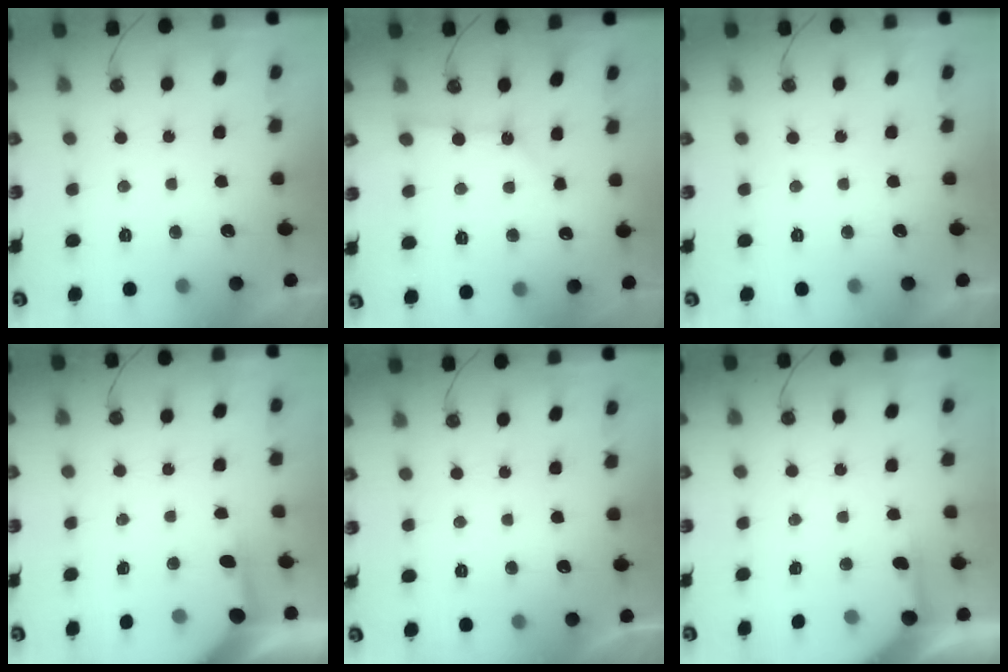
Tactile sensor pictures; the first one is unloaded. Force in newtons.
{"total": 2.6, "press": 2.6, "slide": 0.3}
{"total": 0.0}
{"total": 3.8, "press": 3.7, "slide": 0.4}
{"total": 0.0}
{"total": 4.5, "press": 4.5, "slide": 0.3}